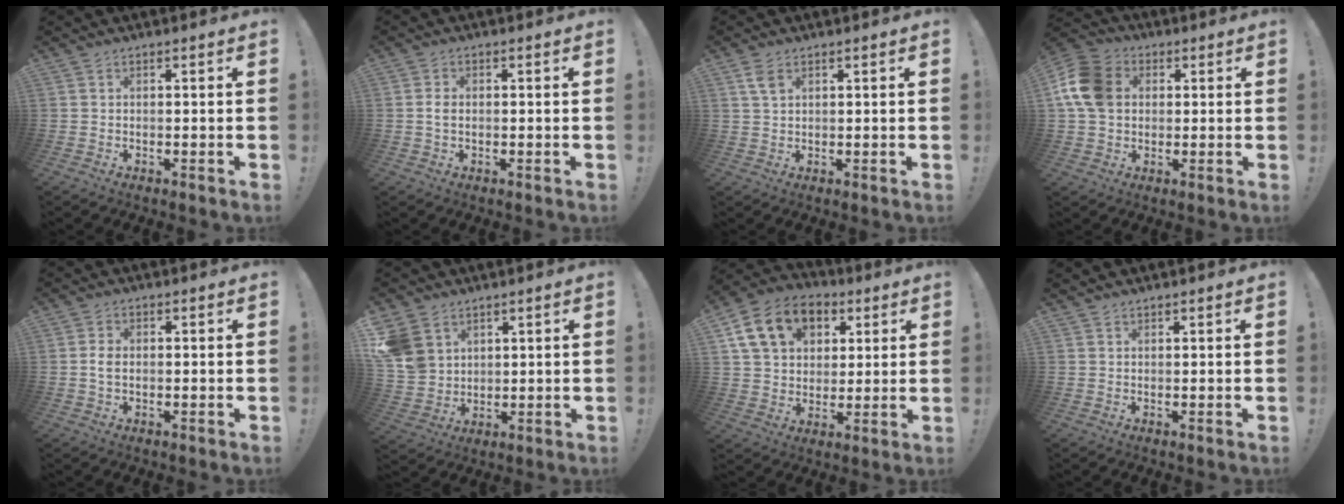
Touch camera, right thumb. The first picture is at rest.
{"total": 1.8, "force": [-0.2, 1.2, 1.4], "torque": [-0.029, 0.007, -0.002]}
{"total": 3.8, "force": [2.0, 2.0, 2.5], "torque": [-0.037, -0.007, 0.036]}
{"total": 13.4, "force": [2.4, 10.5, 7.9], "torque": [-0.144, 0.003, 0.049]}
{"total": 2.5, "force": [-0.2, 1.6, 1.9], "torque": [-0.037, 0.003, -0.007]}
{"total": 10.0, "force": [5.1, 7.8, 3.8], "torque": [-0.078, -0.027, 0.105]}
{"total": 16.4, "force": [7.0, 12.1, 8.6], "torque": [-0.129, -0.020, 0.136]}
{"total": 0.9, "force": [0.9, 0.4, 0.0], "torque": [0.006, -0.004, 0.016]}